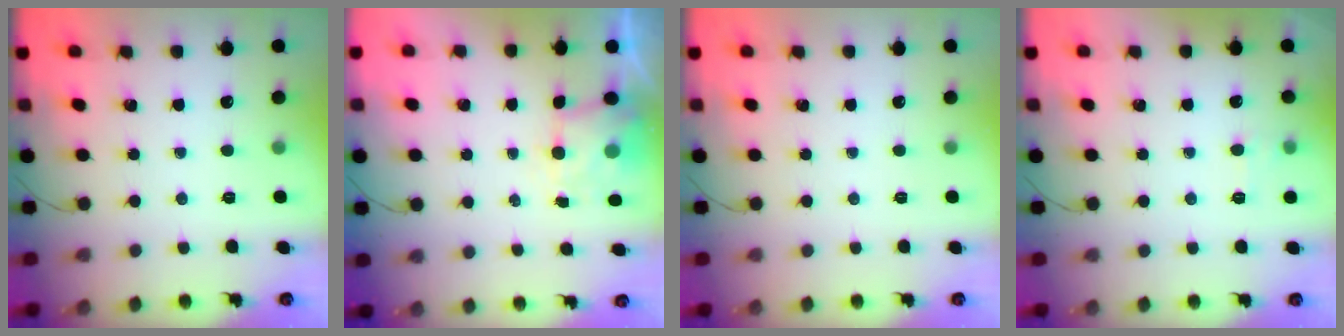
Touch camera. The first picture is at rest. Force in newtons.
{"total": 3.1, "press": 2.9, "slide": 1.1}
{"total": 0.0}
{"total": 6.3, "press": 5.9, "slide": 2.0}